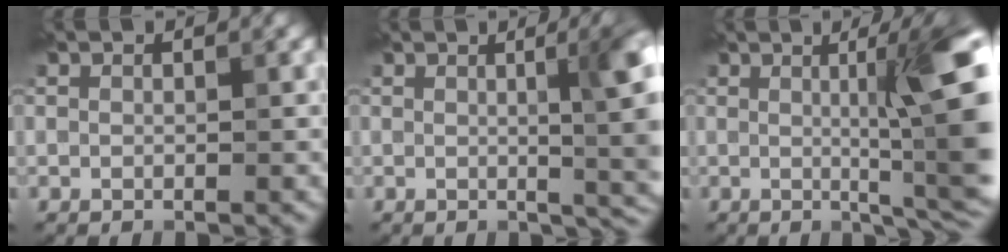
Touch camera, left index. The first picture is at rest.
{"total": 9.4, "force": [0.5, 2.8, 9.0], "torque": [-0.079, 0.010, 0.008]}
{"total": 11.9, "force": [0.9, 2.4, 11.6], "torque": [-0.118, 0.008, 0.012]}